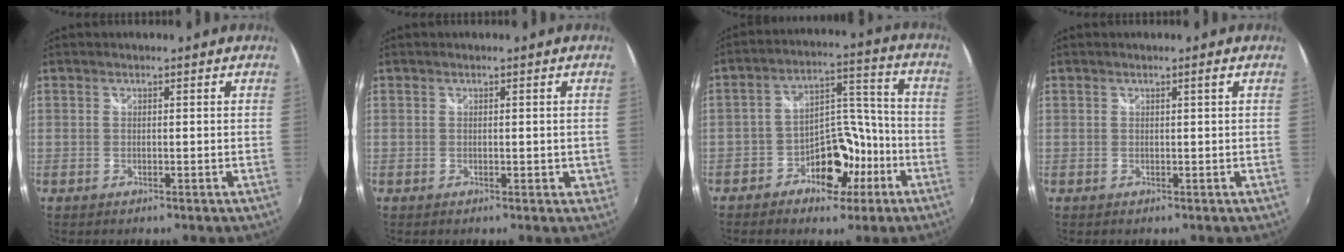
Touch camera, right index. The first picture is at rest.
{"total": 2.1, "force": [-0.4, 1.3, 1.6], "torque": [-0.017, -0.001, 0.000]}
{"total": 11.0, "force": [-6.1, 7.0, 5.9], "torque": [-0.089, 0.038, -0.087]}
{"total": 0.7, "force": [0.2, -0.3, 0.7], "torque": [-0.010, 0.001, 0.003]}